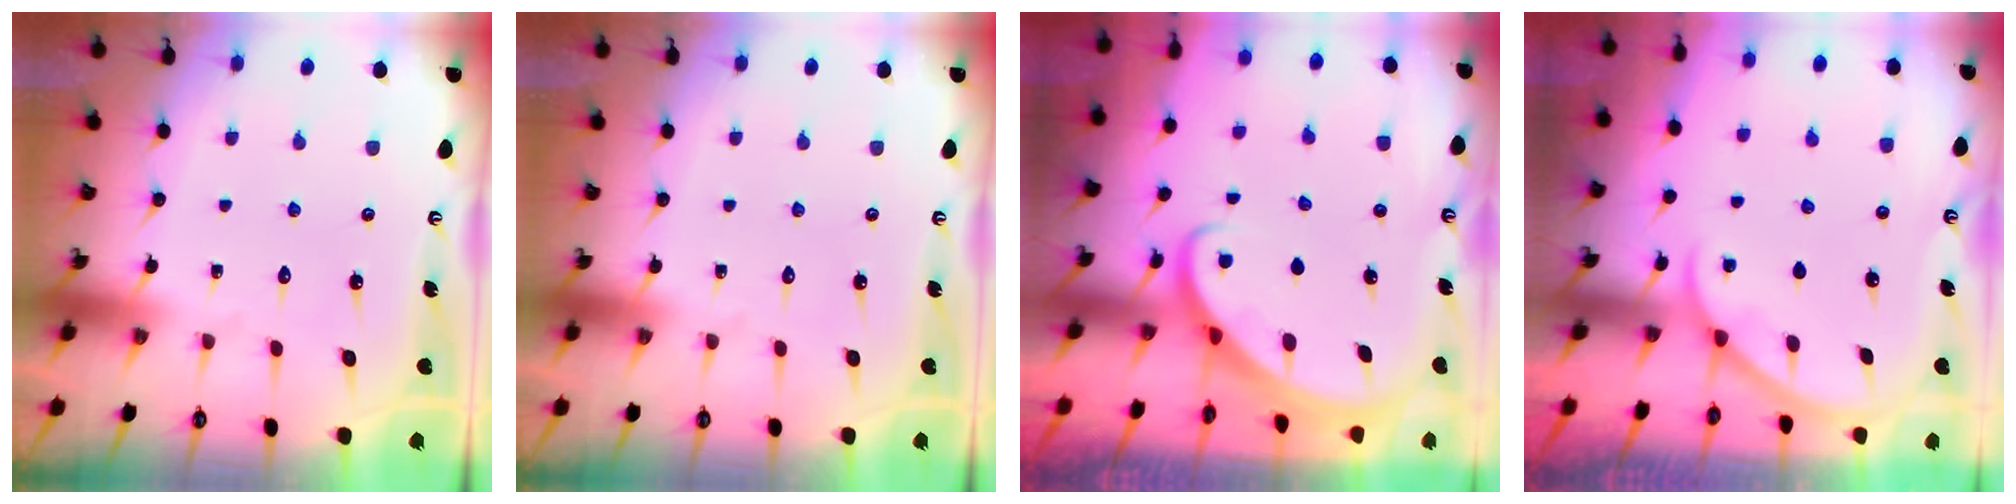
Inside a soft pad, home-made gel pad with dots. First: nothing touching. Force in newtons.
{"total": 0.0}
{"total": 2.7, "press": 2.7, "slide": 0.2}
{"total": 0.8, "press": 0.8, "slide": 0.2}